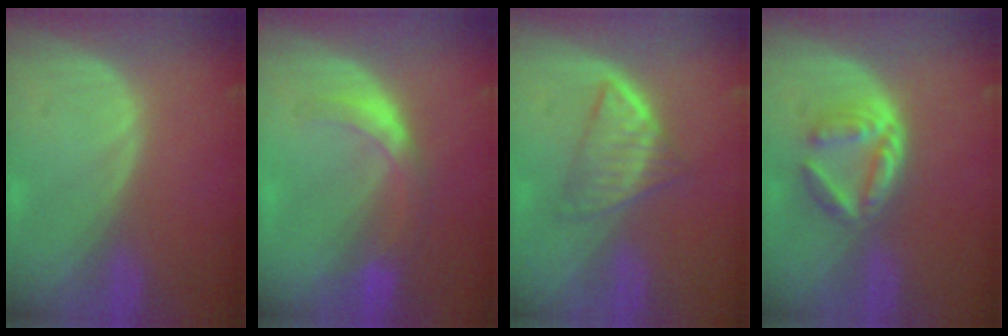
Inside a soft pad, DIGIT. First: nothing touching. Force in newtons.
{"total": 5.8, "press": 5.1, "slide": 2.7}
{"total": 5.3, "press": 5.0, "slide": 1.8}
{"total": 6.2, "press": 5.4, "slide": 3.0}